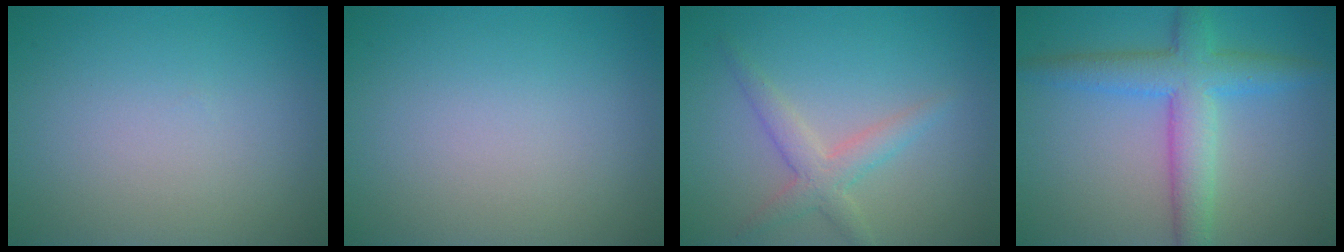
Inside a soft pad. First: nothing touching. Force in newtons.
{"total": 0.0}
{"total": 2.7, "press": 2.7, "slide": 0.1}
{"total": 5.5, "press": 5.5, "slide": 0.1}